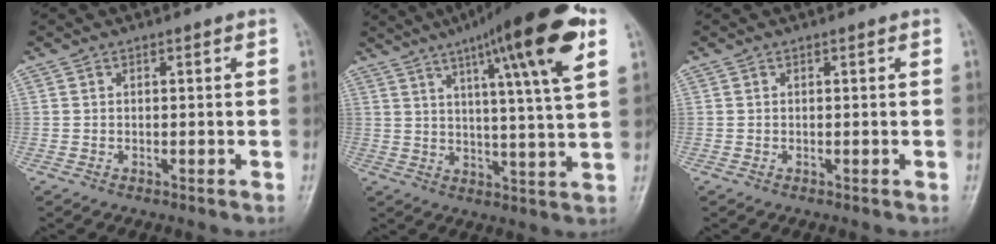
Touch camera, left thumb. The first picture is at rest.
{"total": 19.1, "force": [9.3, 2.2, 16.5], "torque": [-0.237, -0.020, 0.132]}
{"total": 0.0}